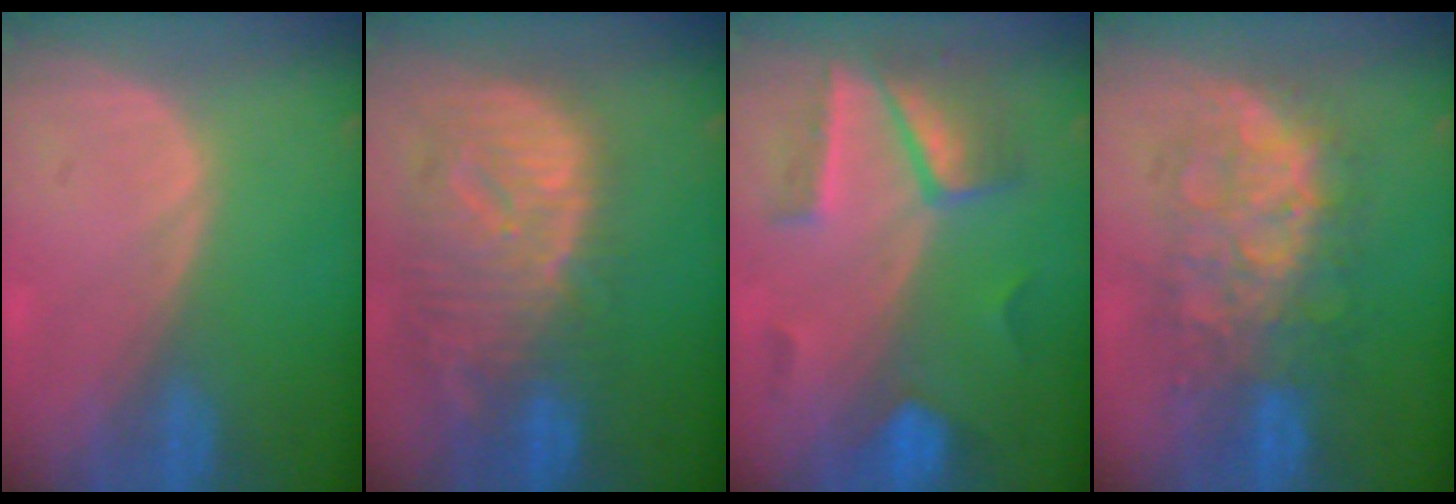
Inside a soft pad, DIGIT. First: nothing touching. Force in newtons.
{"total": 12.5, "press": 10.8, "slide": 6.3}
{"total": 7.3, "press": 7.2, "slide": 0.7}
{"total": 9.4, "press": 9.3, "slide": 0.6}